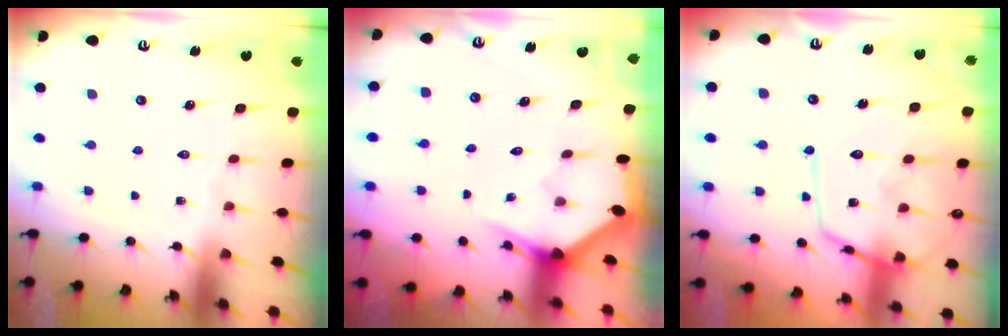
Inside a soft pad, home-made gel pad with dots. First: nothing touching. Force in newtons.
{"total": 3.0, "press": 3.0, "slide": 0.1}
{"total": 15.7, "press": 15.6, "slide": 1.3}